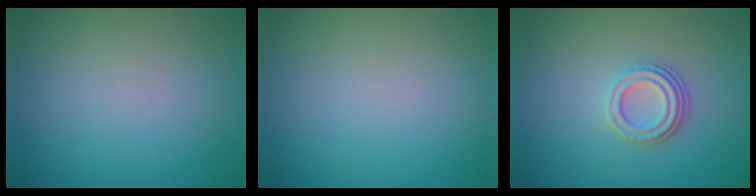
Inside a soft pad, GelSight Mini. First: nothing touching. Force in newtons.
{"total": 0.0}
{"total": 3.3, "press": 2.4, "slide": 2.3}